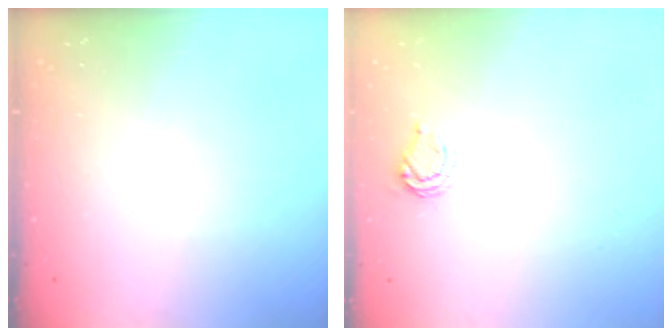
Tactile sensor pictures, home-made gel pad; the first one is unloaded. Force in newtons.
{"total": 6.2, "press": 6.2, "slide": 0.5}